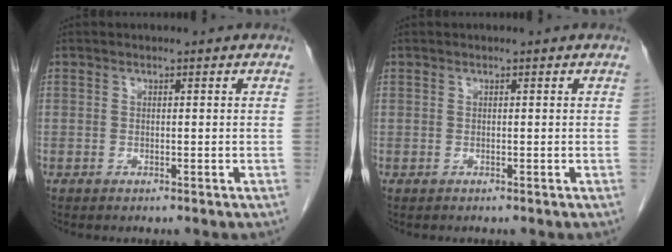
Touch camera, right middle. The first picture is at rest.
{"total": 0.0}